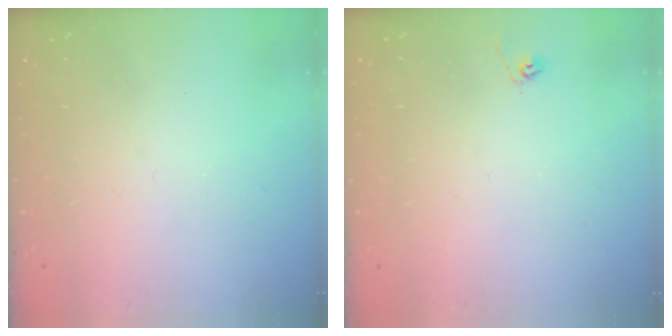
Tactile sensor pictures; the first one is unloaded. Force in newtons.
{"total": 4.9, "press": 4.9, "slide": 0.3}